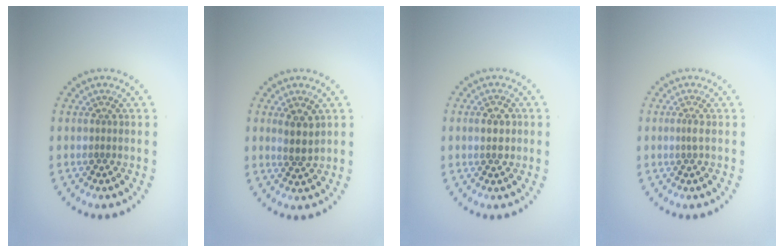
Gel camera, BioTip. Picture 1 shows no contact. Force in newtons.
{"total": 2.1, "press": 1.9, "slide": 1.0}
{"total": 1.6, "press": 1.6, "slide": 0.2}
{"total": 0.9, "press": 0.5, "slide": 0.7}